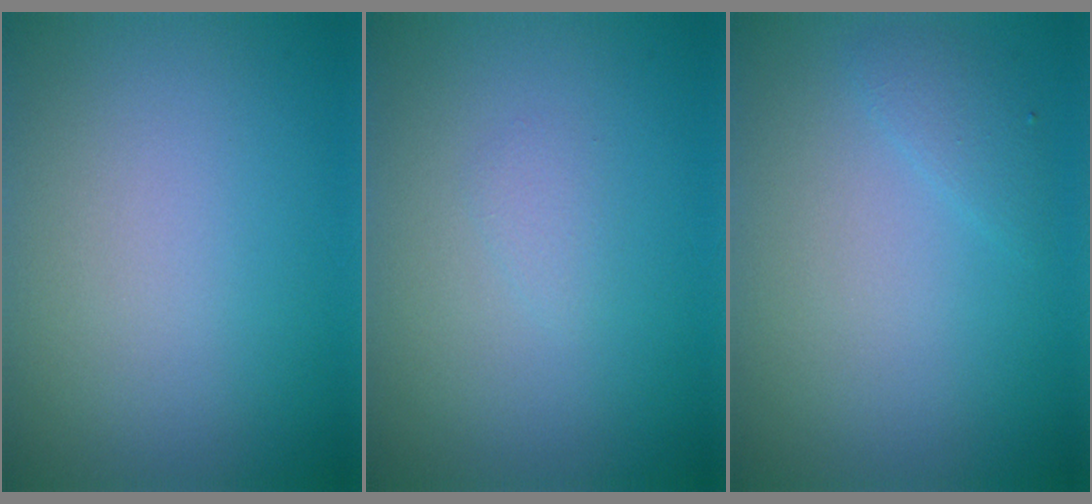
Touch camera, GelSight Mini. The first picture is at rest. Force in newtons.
{"total": 0.7, "press": 0.7, "slide": 0.1}
{"total": 1.2, "press": 1.2, "slide": 0.1}